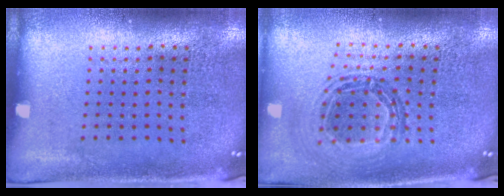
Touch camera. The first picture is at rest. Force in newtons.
{"total": 0.9, "press": 0.9, "slide": 0.1}